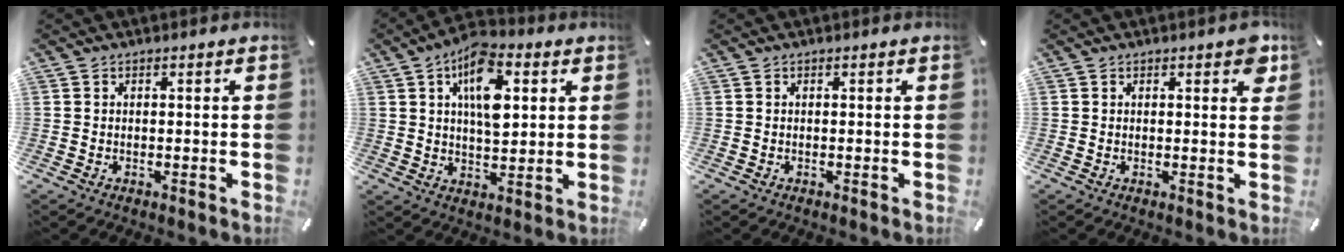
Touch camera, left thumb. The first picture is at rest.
{"total": 12.8, "force": [4.4, 6.9, 9.9], "torque": [-0.154, -0.004, 0.076]}
{"total": 0.0}
{"total": 3.5, "force": [1.8, 1.6, 2.5], "torque": [-0.023, -0.005, 0.025]}